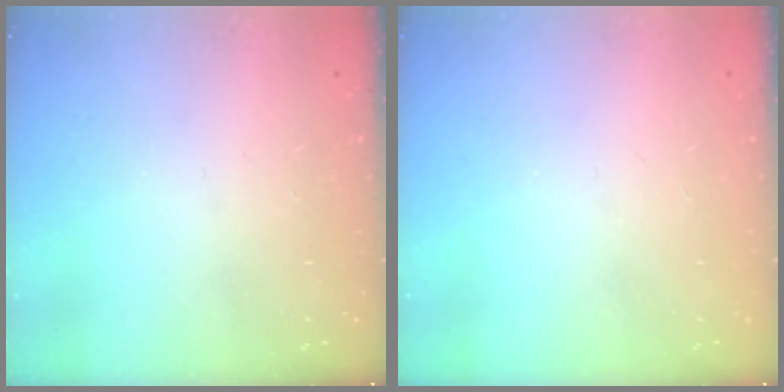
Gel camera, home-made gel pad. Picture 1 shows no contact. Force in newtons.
{"total": 0.0}